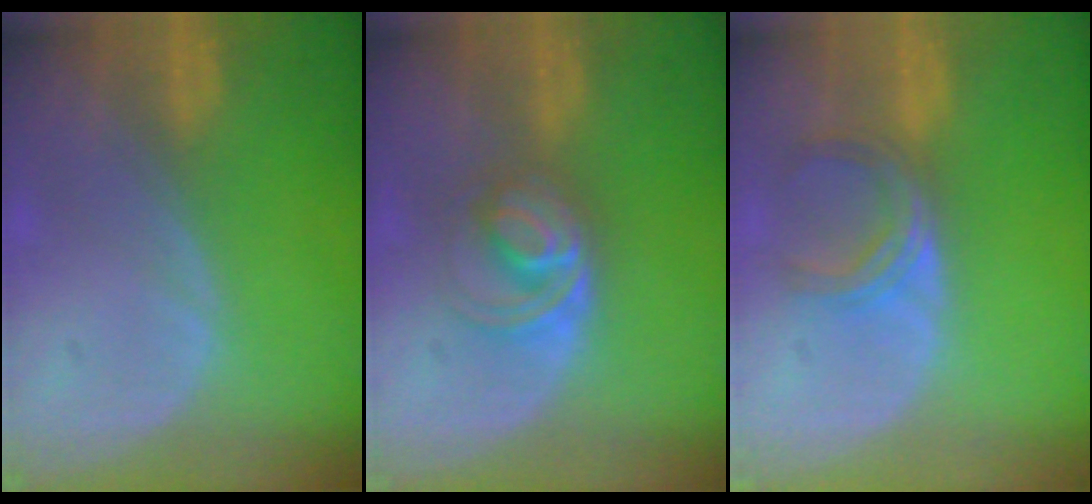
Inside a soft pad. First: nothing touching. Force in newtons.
{"total": 5.4, "press": 5.3, "slide": 1.1}
{"total": 5.0, "press": 4.5, "slide": 2.2}